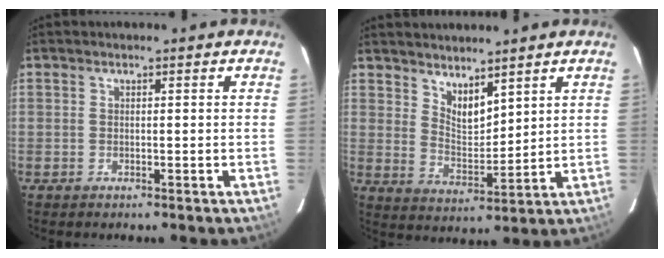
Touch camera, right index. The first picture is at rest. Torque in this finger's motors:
{"motor_torque": [0.14, 0.23, 0.05, 0.03]}